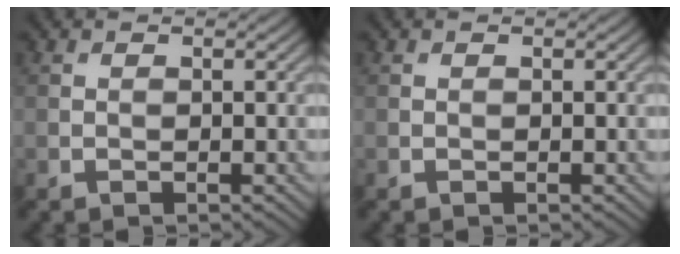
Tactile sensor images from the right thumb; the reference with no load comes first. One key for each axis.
{"total": 0.0}